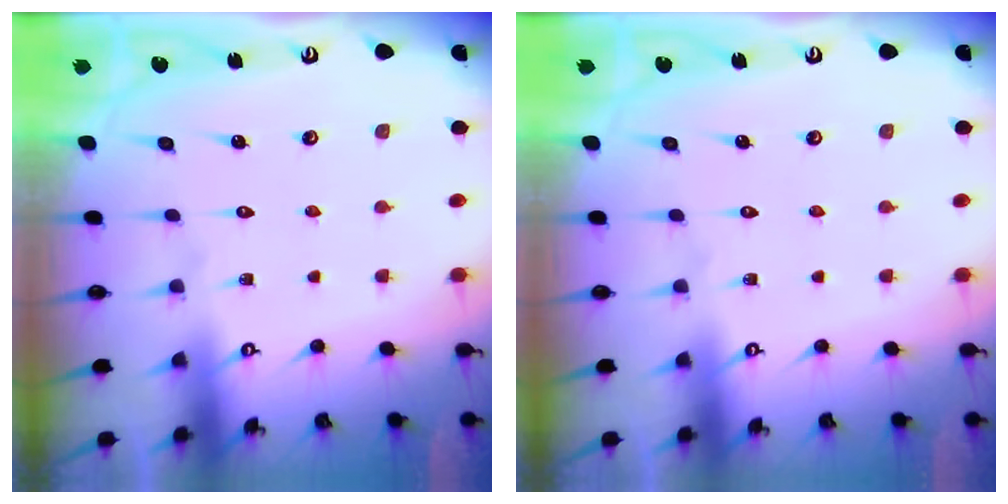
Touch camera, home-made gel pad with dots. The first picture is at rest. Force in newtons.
{"total": 0.0}